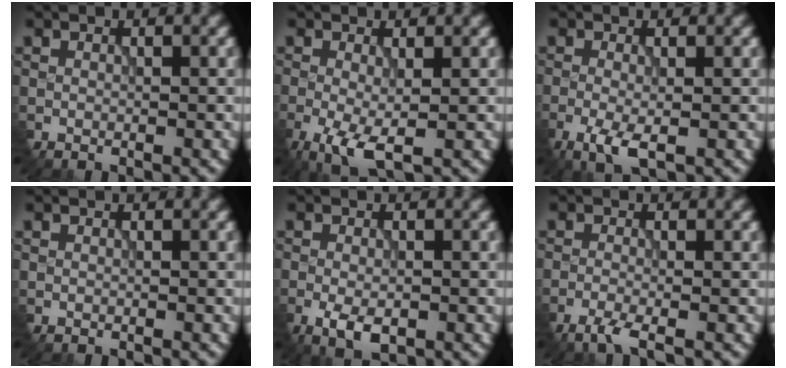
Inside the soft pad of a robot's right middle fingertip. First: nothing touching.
{"total": 4.1, "force": [-1.8, 1.5, 3.3], "torque": [-0.081, -0.013, -0.032]}
{"total": 3.2, "force": [-1.8, 0.9, 2.5], "torque": [-0.061, -0.008, -0.033]}
{"total": 0.0}
{"total": 3.0, "force": [-1.7, 1.3, 2.1], "torque": [-0.051, -0.010, -0.025]}
{"total": 2.6, "force": [-1.9, 0.2, 1.7], "torque": [-0.042, -0.005, -0.041]}